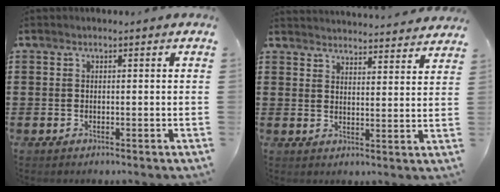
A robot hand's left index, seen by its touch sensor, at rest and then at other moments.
{"total": 3.8, "force": [3.8, -0.5, -0.1], "torque": [-0.004, -0.033, 0.066]}